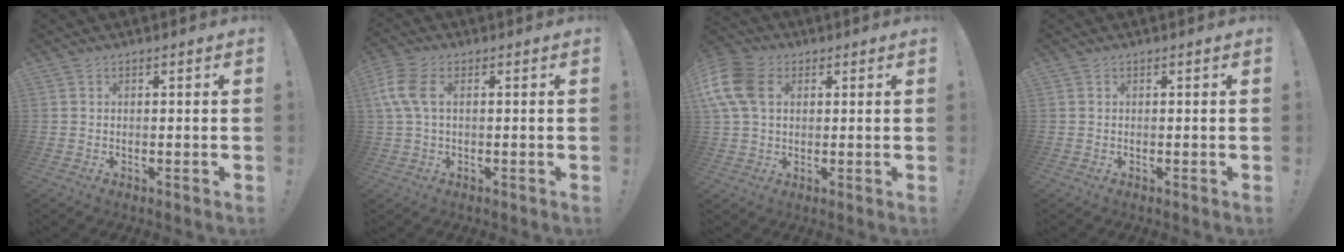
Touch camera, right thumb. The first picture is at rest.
{"total": 8.1, "force": [1.5, 4.7, 6.4], "torque": [-0.149, 0.002, 0.026]}
{"total": 14.7, "force": [3.9, 10.5, 9.5], "torque": [-0.193, -0.003, 0.076]}
{"total": 0.0}